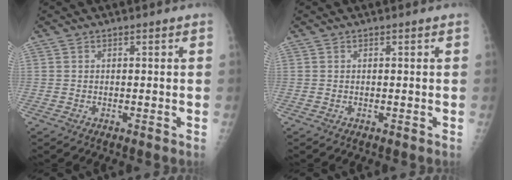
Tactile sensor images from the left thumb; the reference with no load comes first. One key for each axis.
{"total": 0.0}